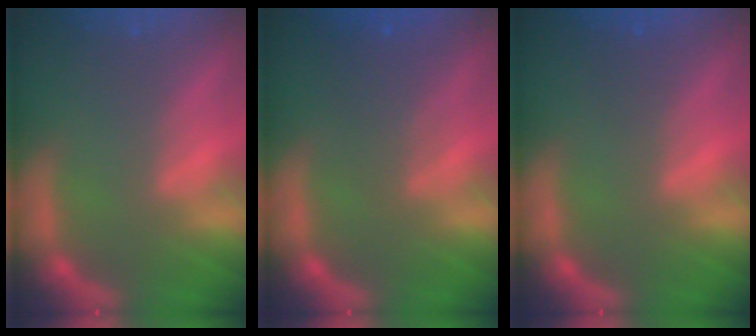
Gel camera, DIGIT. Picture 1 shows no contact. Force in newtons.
{"total": 3.1}
{"total": 1.0}